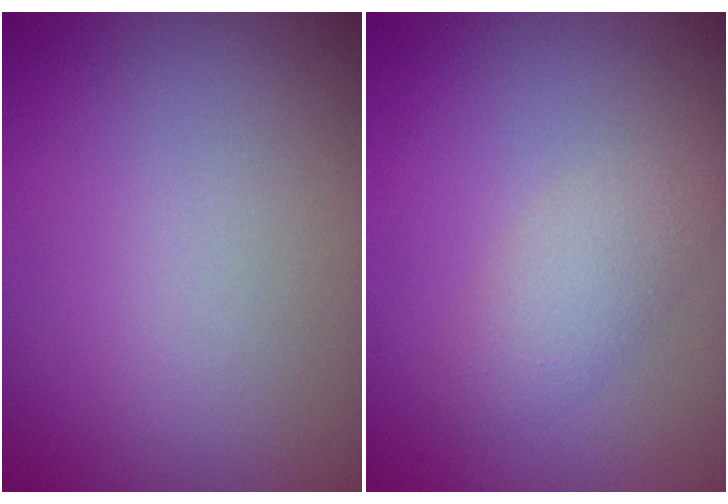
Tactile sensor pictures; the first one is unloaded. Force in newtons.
{"total": 2.3, "press": 2.3, "slide": 0.2}